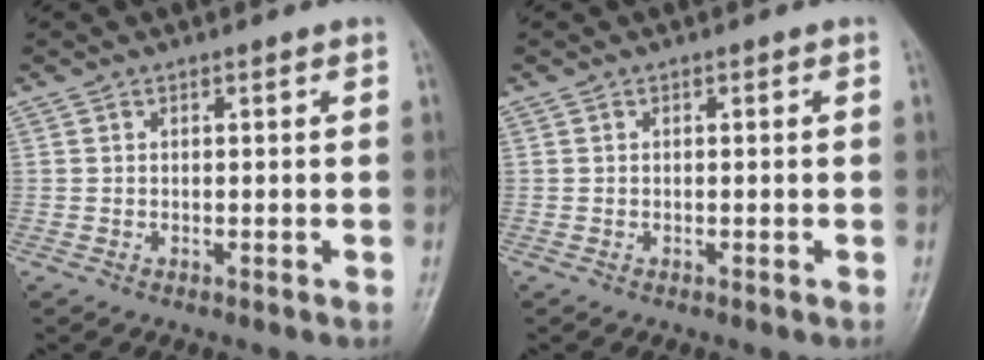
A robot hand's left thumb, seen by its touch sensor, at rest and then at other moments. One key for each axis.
{"total": 0.0}